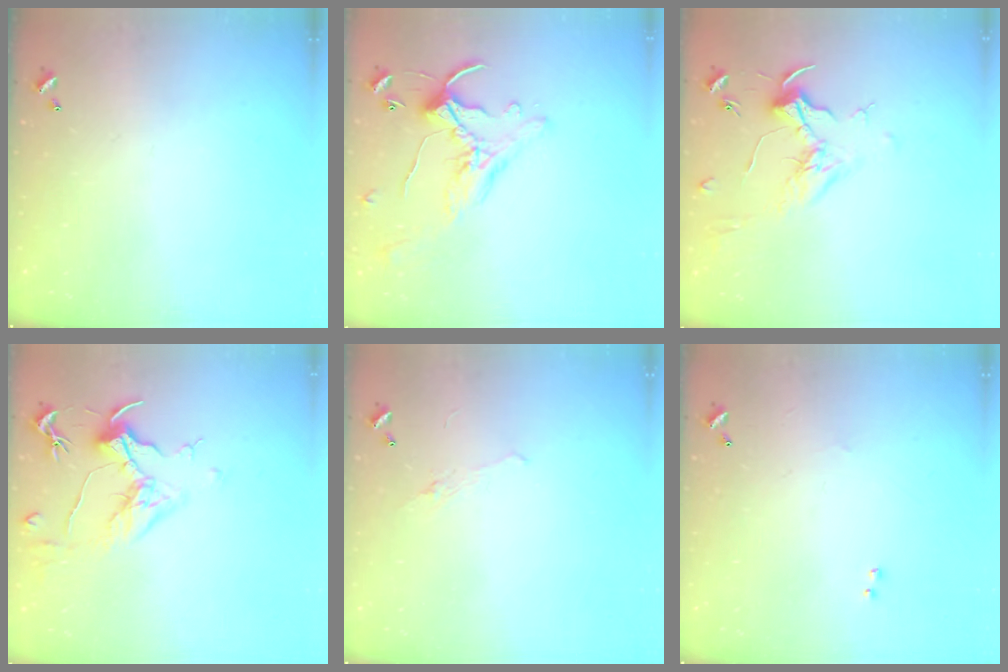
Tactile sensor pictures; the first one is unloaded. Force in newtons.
{"total": 0.9, "press": 0.1, "slide": 0.9}
{"total": 1.8, "press": 1.6, "slide": 0.8}
{"total": 1.6, "press": 1.4, "slide": 0.8}
{"total": 0.9, "press": 0.5, "slide": 0.7}
{"total": 2.3, "press": 2.2, "slide": 0.8}